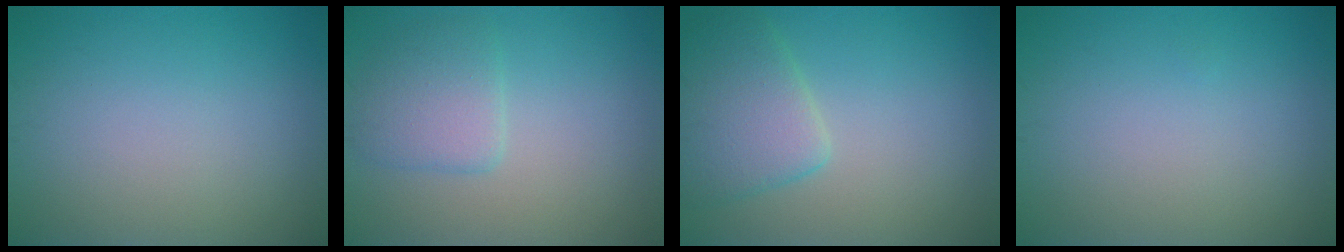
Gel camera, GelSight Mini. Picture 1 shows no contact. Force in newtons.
{"total": 2.9, "press": 2.9, "slide": 0.3}
{"total": 4.3, "press": 4.3, "slide": 0.2}
{"total": 0.0}